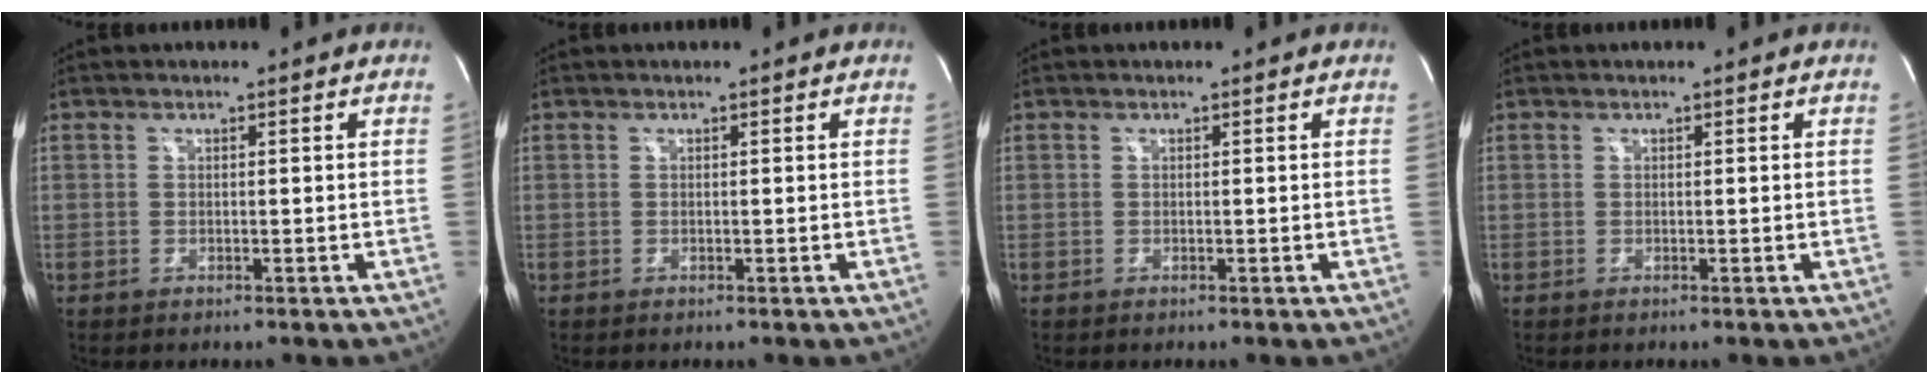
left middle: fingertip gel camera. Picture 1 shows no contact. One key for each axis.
{"total": 0.0}
{"total": 0.0}
{"total": 0.0}